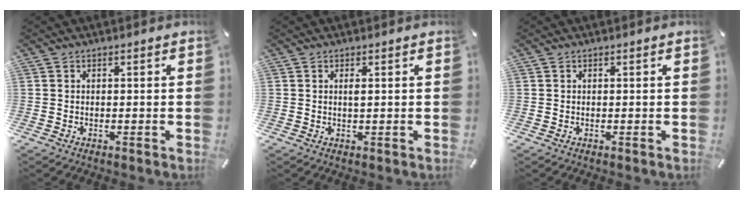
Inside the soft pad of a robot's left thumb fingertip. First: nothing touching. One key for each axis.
{"total": 1.3, "fx": 0.3, "fy": 0.2, "fz": 1.2, "tx": -0.026, "ty": 0.000, "tz": 0.005}
{"total": 0.0}